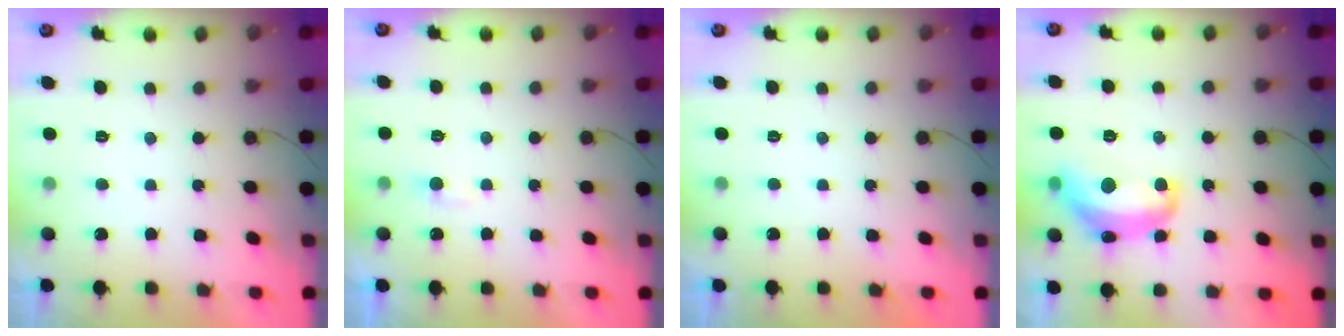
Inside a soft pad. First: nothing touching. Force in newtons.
{"total": 2.7, "press": 2.7, "slide": 0.3}
{"total": 0.0}
{"total": 14.0, "press": 13.9, "slide": 1.0}